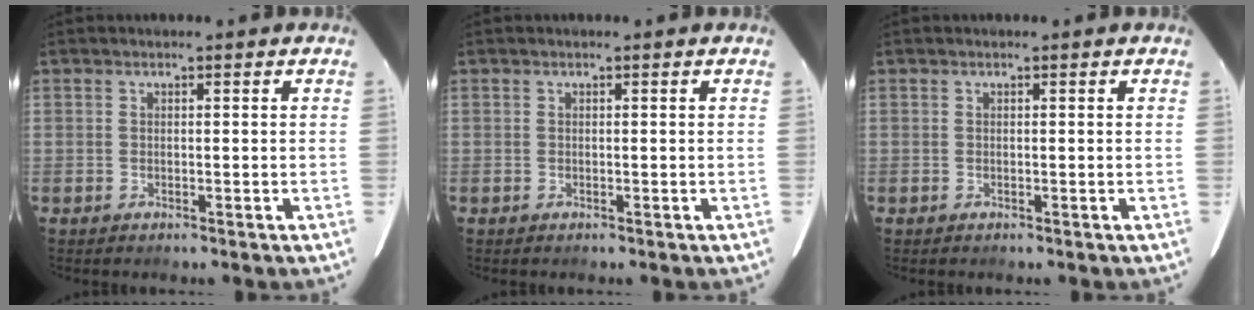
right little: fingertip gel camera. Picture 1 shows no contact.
{"total": 0.0}
{"total": 0.0}